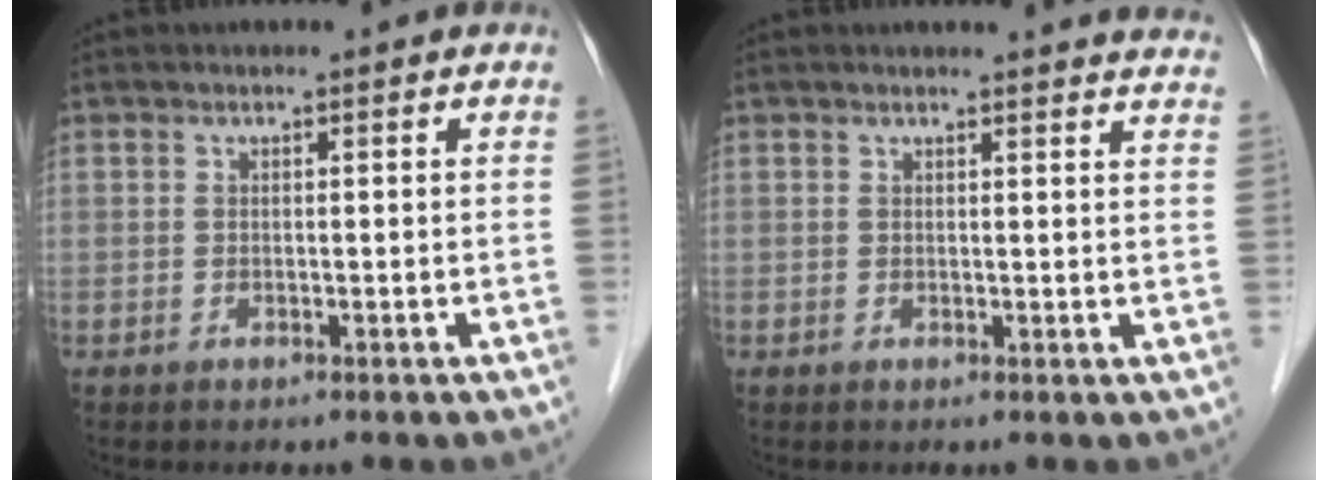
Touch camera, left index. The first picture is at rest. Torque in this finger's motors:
{"motor_torque": [0.21, -0.31, 0.08, 0.01]}